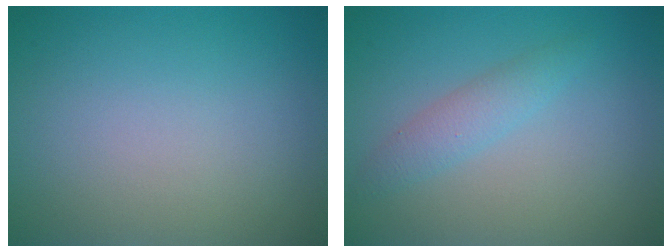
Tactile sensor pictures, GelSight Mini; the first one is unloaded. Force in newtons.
{"total": 2.0, "press": 2.0, "slide": 0.0}